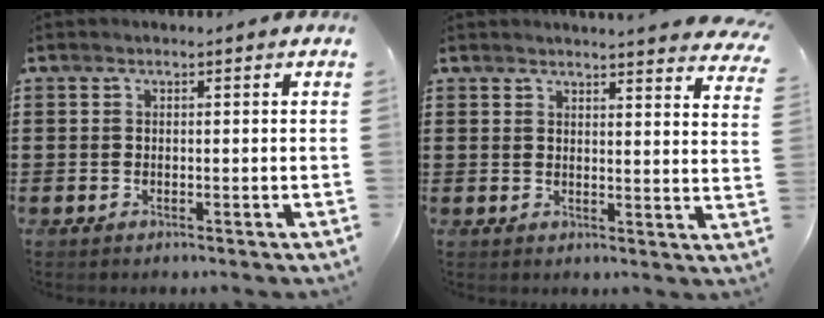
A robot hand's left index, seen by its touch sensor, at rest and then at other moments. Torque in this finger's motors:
{"motor_torque": [2.14, 0.00, 0.55, 0.07]}